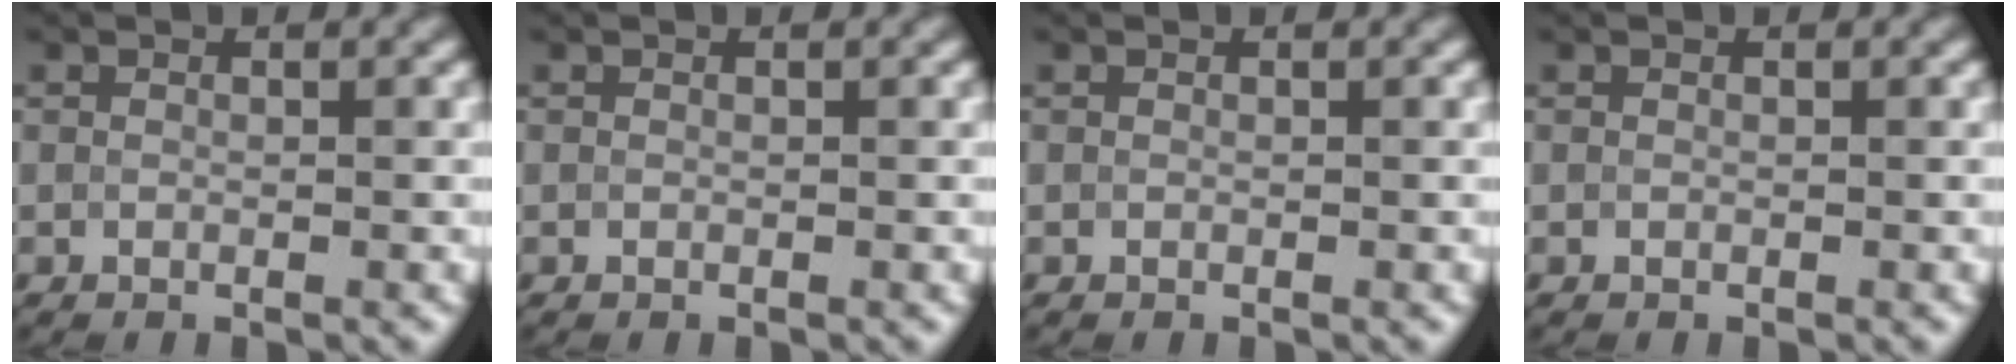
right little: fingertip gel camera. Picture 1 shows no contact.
{"total": 0.0}
{"total": 0.0}
{"total": 0.0}